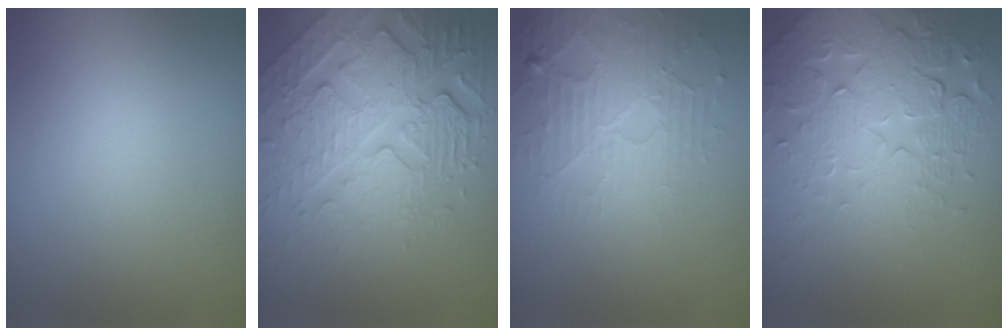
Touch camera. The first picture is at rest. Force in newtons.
{"total": 8.4, "press": 5.9, "slide": 6.0}
{"total": 5.0, "press": 3.4, "slide": 3.6}
{"total": 7.6, "press": 5.5, "slide": 5.2}